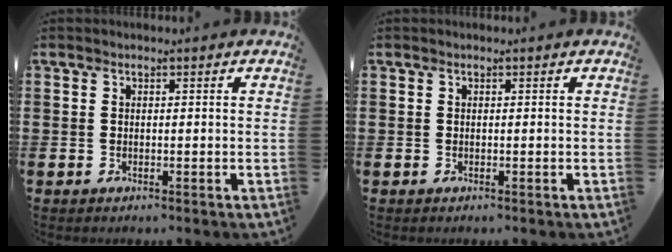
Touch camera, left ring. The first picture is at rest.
{"total": 0.0}